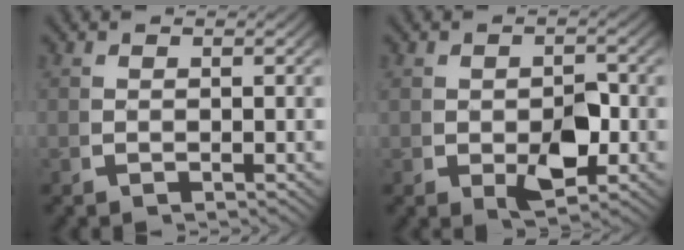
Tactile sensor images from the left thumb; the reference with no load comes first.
{"total": 4.4, "force": [-0.4, 2.3, 3.7], "torque": [-0.058, -0.011, 0.004]}